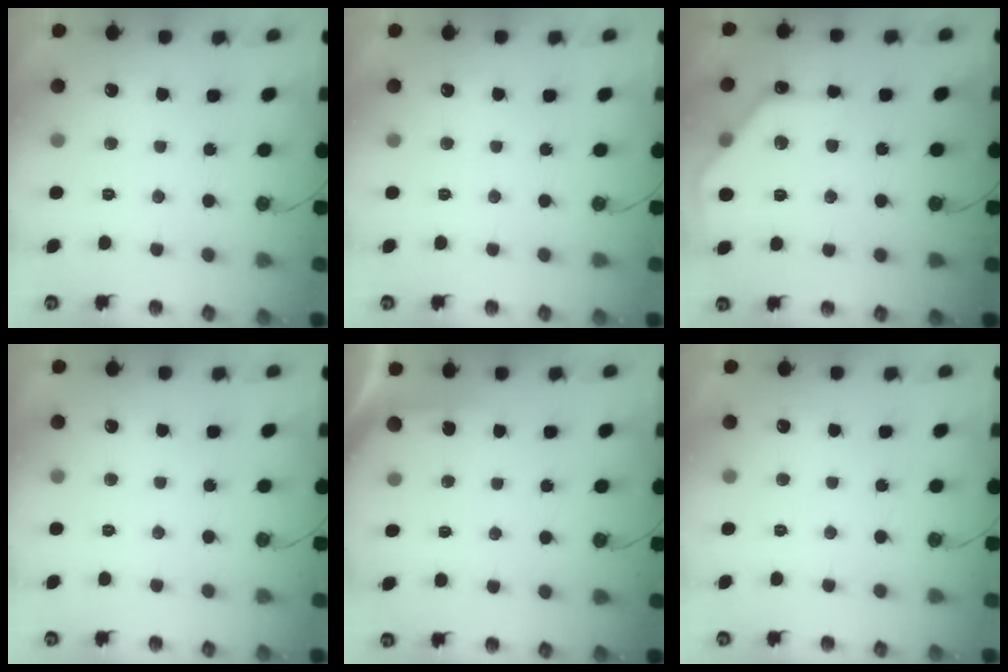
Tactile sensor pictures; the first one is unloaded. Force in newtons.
{"total": 0.0}
{"total": 12.5, "press": 12.5, "slide": 0.5}
{"total": 0.0}
{"total": 1.5, "press": 1.5, "slide": 0.2}
{"total": 0.0}